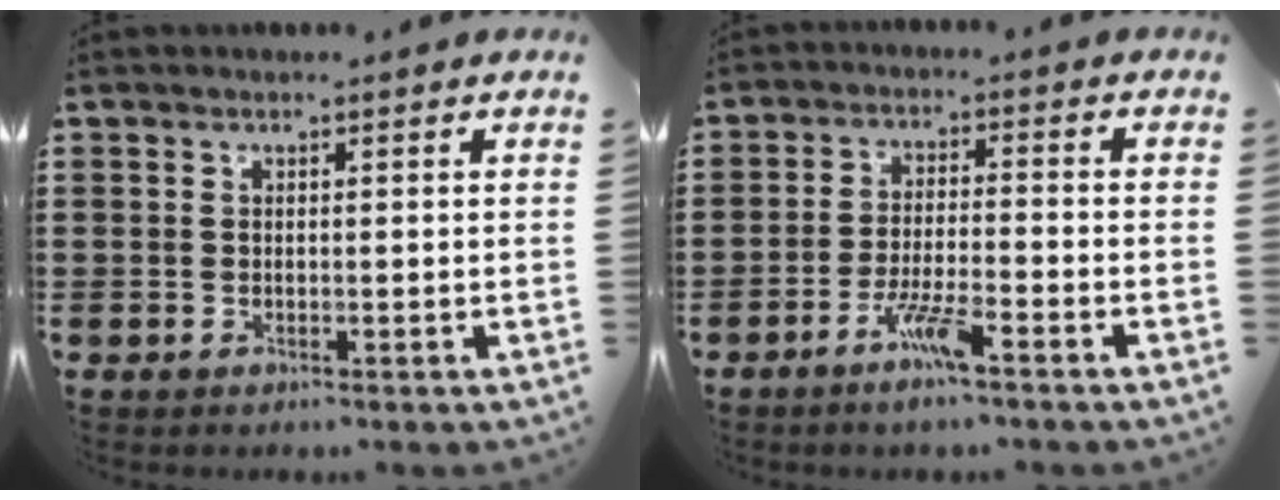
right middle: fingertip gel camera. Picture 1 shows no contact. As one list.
[{"total": 5.4, "force": [-3.5, 0.4, 4.0], "torque": [-0.085, -0.006, -0.066]}]